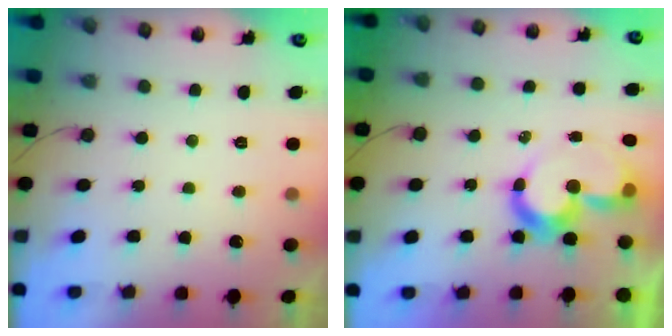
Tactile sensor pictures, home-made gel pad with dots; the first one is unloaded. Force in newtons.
{"total": 9.7, "press": 9.6, "slide": 1.5}